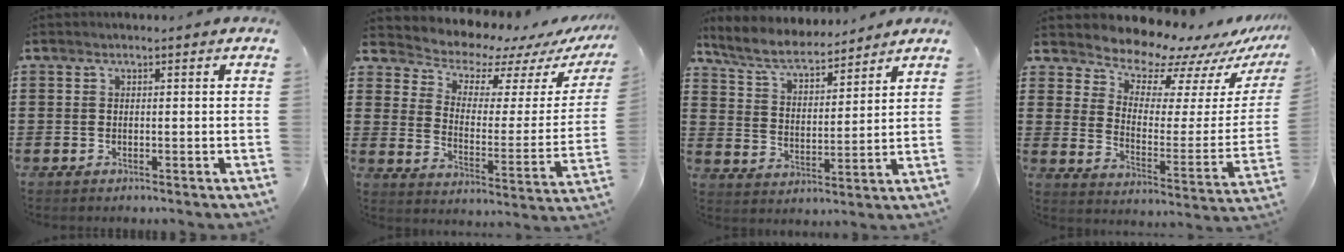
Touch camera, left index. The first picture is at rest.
{"total": 5.7, "force": [5.4, 1.8, 0.7], "torque": [-0.034, -0.053, 0.088]}
{"total": 6.5, "force": [5.9, 1.2, 2.4], "torque": [-0.071, -0.029, 0.102]}
{"total": 8.9, "force": [8.5, 2.4, 1.2], "torque": [-0.048, -0.079, 0.148]}